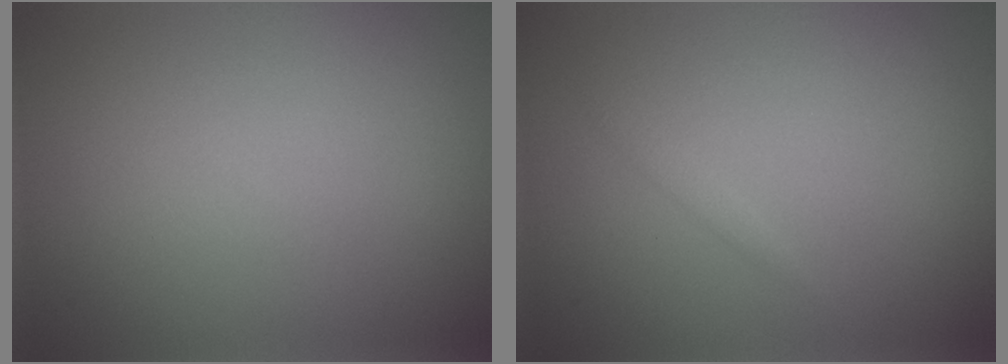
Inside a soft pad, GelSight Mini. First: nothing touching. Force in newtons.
{"total": 0.5, "press": 0.5, "slide": 0.0}